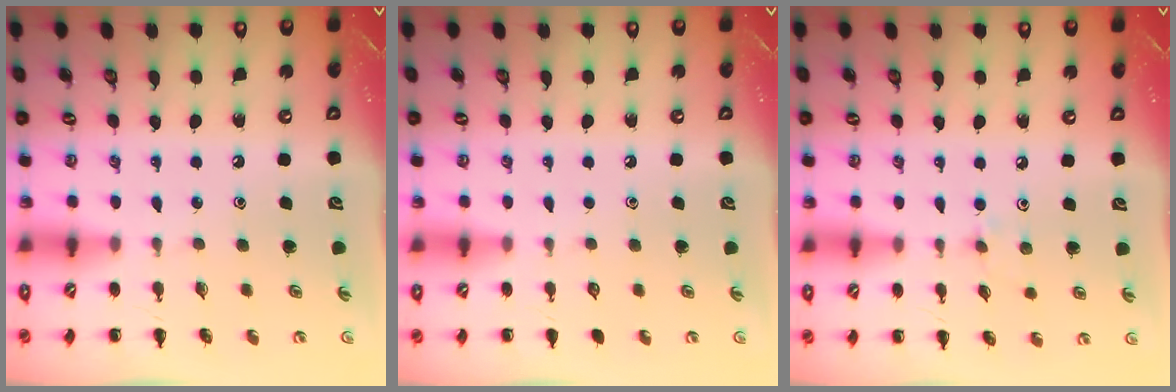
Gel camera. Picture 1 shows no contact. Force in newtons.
{"total": 0.0}
{"total": 4.0, "press": 3.7, "slide": 1.4}